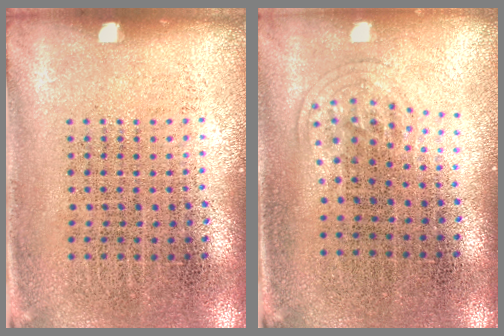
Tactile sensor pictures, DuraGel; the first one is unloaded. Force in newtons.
{"total": 1.0, "press": 0.6, "slide": 0.8}